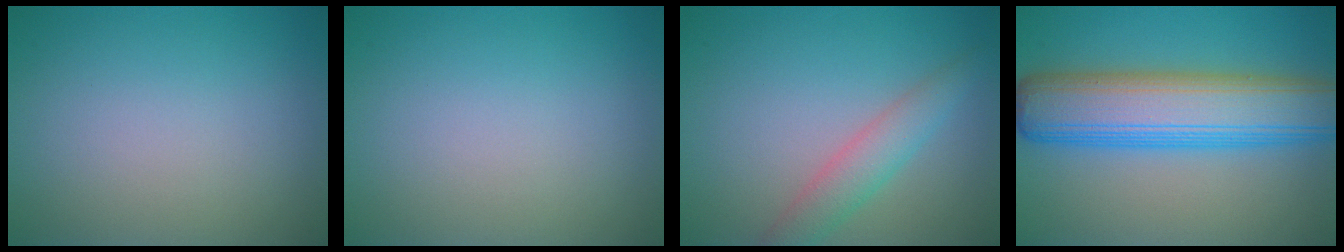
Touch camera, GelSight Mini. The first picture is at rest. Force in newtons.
{"total": 0.0}
{"total": 3.0, "press": 3.0, "slide": 0.1}
{"total": 10.2, "press": 10.2, "slide": 0.2}